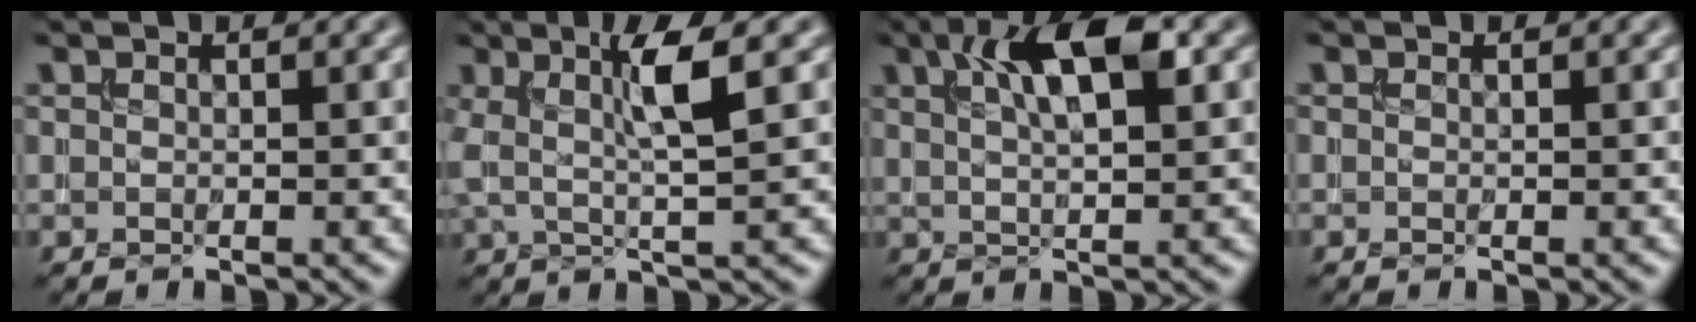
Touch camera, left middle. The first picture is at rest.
{"total": 4.5, "force": [0.9, 0.7, 4.3], "torque": [-0.086, 0.006, 0.025]}
{"total": 6.9, "force": [2.7, 2.2, 5.9], "torque": [-0.093, 0.009, 0.045]}
{"total": 0.0}